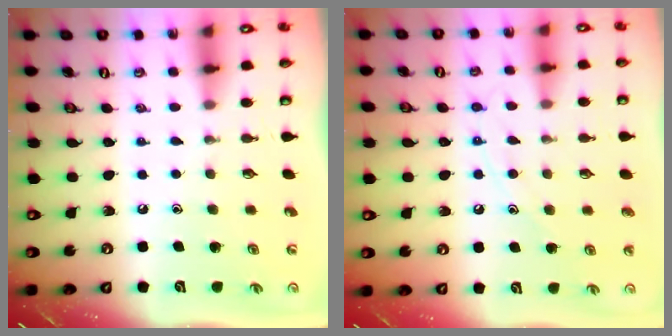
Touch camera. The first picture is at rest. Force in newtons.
{"total": 8.9, "press": 8.9, "slide": 0.7}